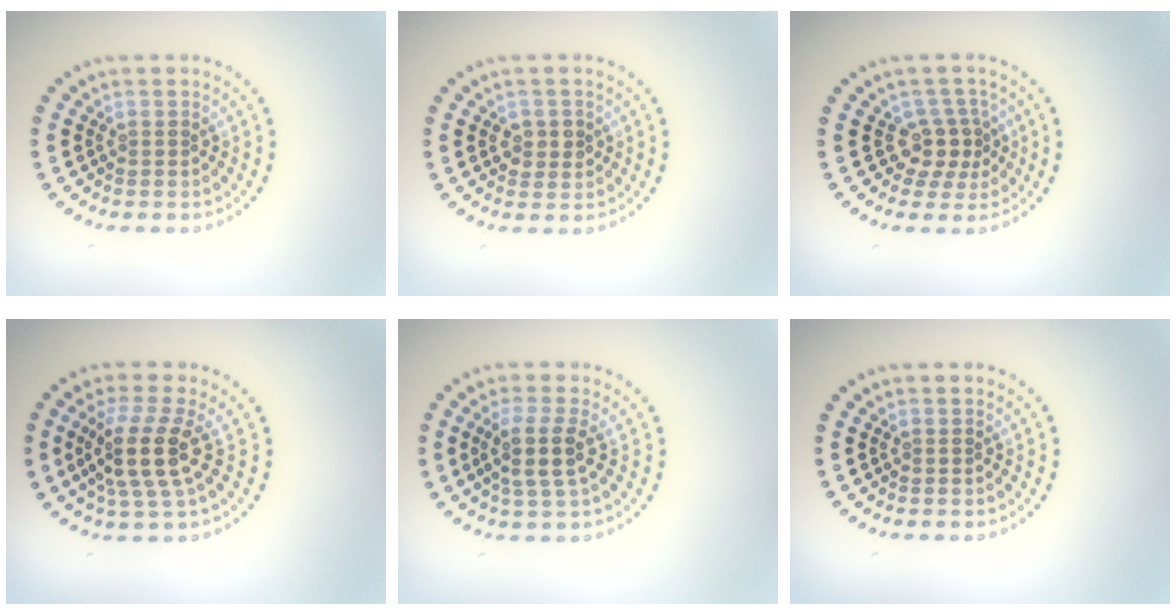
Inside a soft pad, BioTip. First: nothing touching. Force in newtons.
{"total": 1.8, "press": 1.8, "slide": 0.1}
{"total": 2.7, "press": 2.1, "slide": 1.7}
{"total": 4.3, "press": 3.4, "slide": 2.6}
{"total": 3.0, "press": 2.5, "slide": 1.6}
{"total": 0.0}